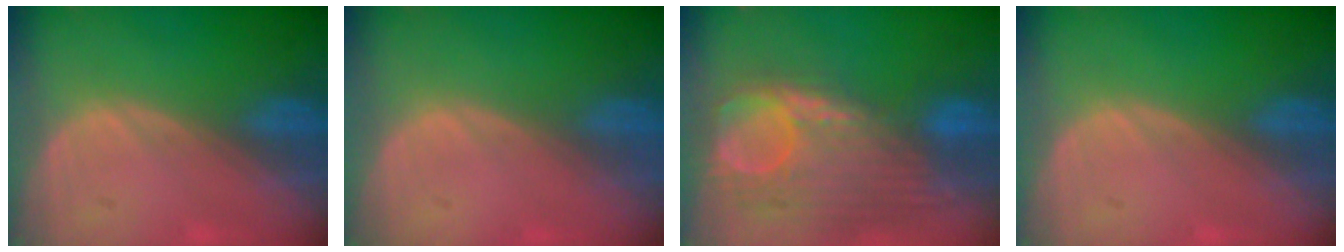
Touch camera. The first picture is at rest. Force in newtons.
{"total": 0.0}
{"total": 12.6, "press": 10.6, "slide": 6.8}
{"total": 0.0}